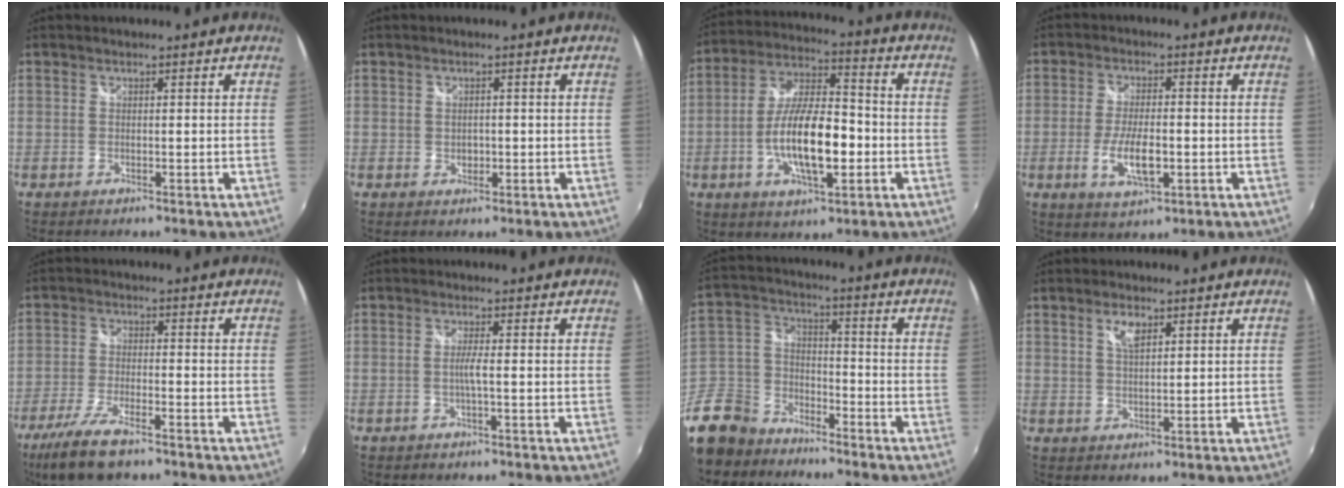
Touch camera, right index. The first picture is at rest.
{"total": 1.9, "force": [-0.2, 1.6, 1.1], "torque": [-0.016, 0.002, -0.002]}
{"total": 15.0, "force": [-3.6, 5.3, 13.6], "torque": [-0.260, 0.004, -0.062]}
{"total": 7.8, "force": [-2.1, 2.7, 7.0], "torque": [-0.141, -0.009, -0.037]}
{"total": 10.4, "force": [-7.2, 2.8, 6.9], "torque": [-0.162, -0.029, -0.140]}
{"total": 1.9, "force": [-0.5, -0.5, 1.8], "torque": [-0.032, -0.002, -0.011]}
{"total": 18.9, "force": [-13.2, 11.3, 7.3], "torque": [-0.214, 0.016, -0.238]}
{"total": 3.3, "force": [1.8, 1.4, 2.5], "torque": [-0.043, 0.002, 0.032]}